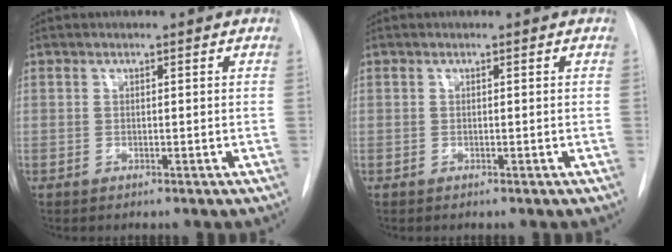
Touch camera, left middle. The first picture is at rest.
{"total": 0.0}